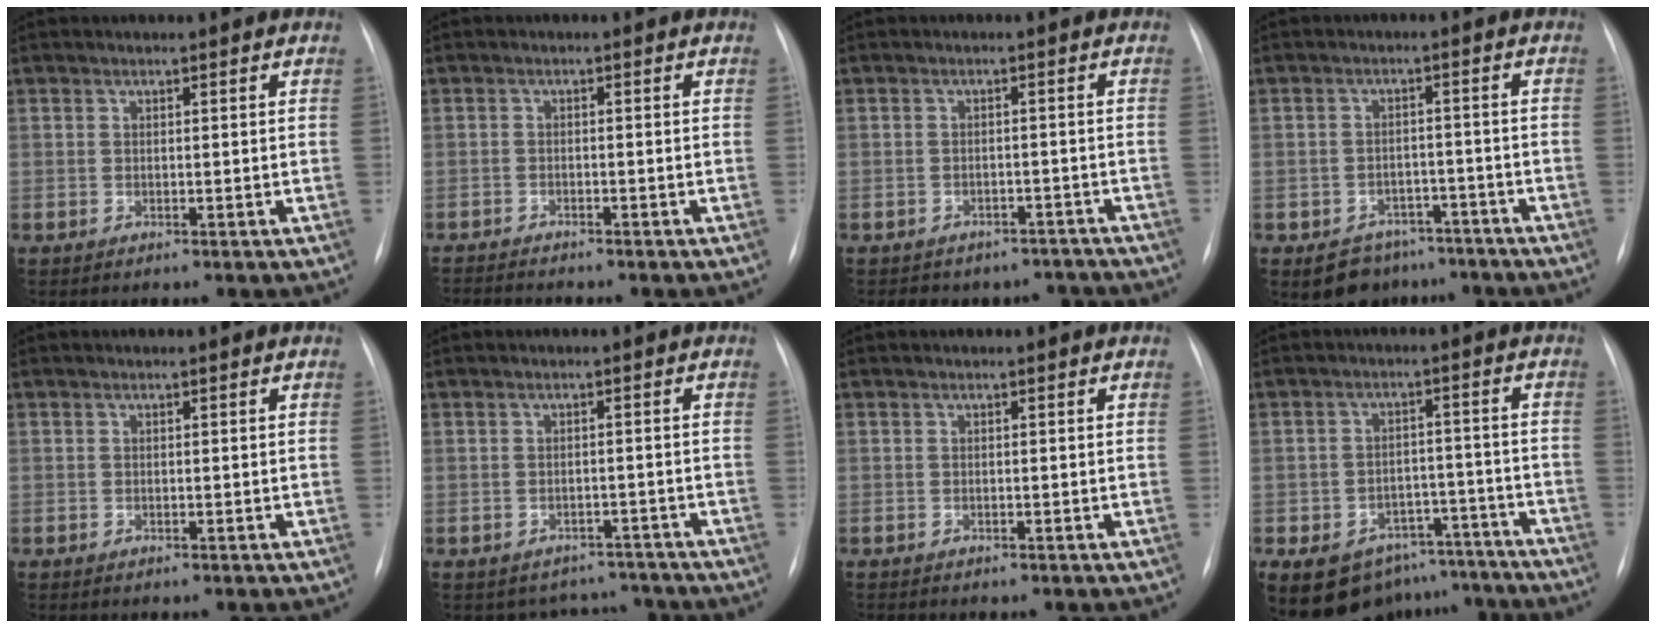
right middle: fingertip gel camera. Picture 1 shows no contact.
{"total": 3.8, "force": [-3.7, 0.1, 0.8], "torque": [-0.010, -0.013, -0.058]}
{"total": 8.1, "force": [-7.0, 4.0, 0.5], "torque": [0.002, 0.022, -0.071]}
{"total": 6.9, "force": [-5.1, 4.5, 1.0], "torque": [-0.003, 0.016, -0.070]}
{"total": 0.0}
{"total": 5.1, "force": [-4.5, 2.3, -0.7], "torque": [0.019, 0.025, -0.051]}
{"total": 0.0}
{"total": 14.6, "force": [-11.0, 8.6, 4.2], "torque": [-0.068, 0.030, -0.141]}